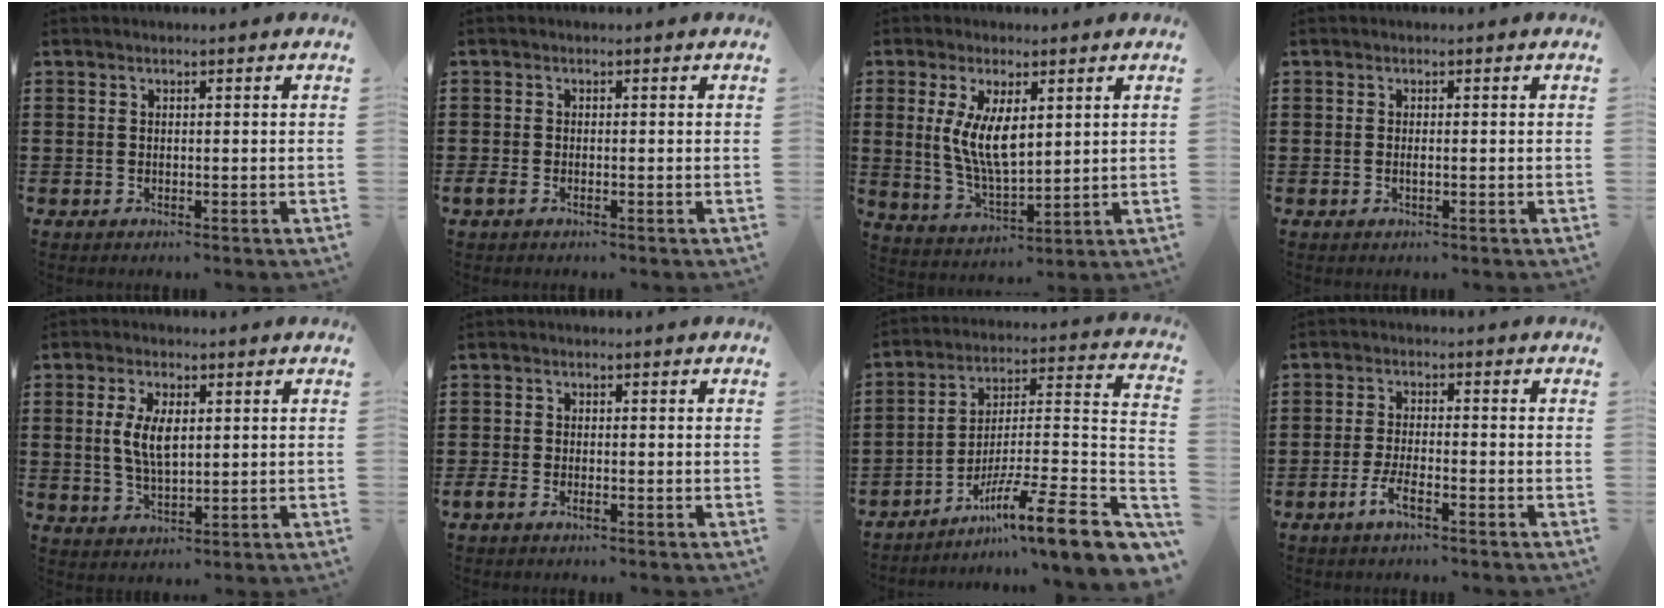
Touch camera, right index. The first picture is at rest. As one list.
[{"total": 0.8, "force": [-0.6, 0.3, 0.5], "torque": [-0.012, -0.002, -0.010]}, {"total": 7.7, "force": [1.6, 3.3, 6.8], "torque": [-0.141, 0.004, 0.028]}, {"total": 0.7, "force": [-0.2, 0.1, 0.6], "torque": [-0.013, -0.004, -0.002]}, {"total": 5.7, "force": [0.9, 2.7, 5.0], "torque": [-0.110, 0.006, 0.013]}, {"total": 1.3, "force": [-0.9, 0.5, 0.8], "torque": [-0.023, -0.003, -0.018]}, {"total": 11.8, "force": [-7.8, 1.0, 8.9], "torque": [-0.131, 0.004, -0.141]}, {"total": 3.8, "force": [-2.5, 0.6, 2.8], "torque": [-0.068, -0.003, -0.053]}]